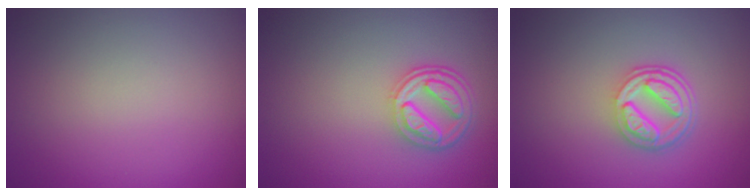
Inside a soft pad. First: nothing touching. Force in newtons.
{"total": 4.4, "press": 3.4, "slide": 2.7}
{"total": 4.3, "press": 3.3, "slide": 2.8}